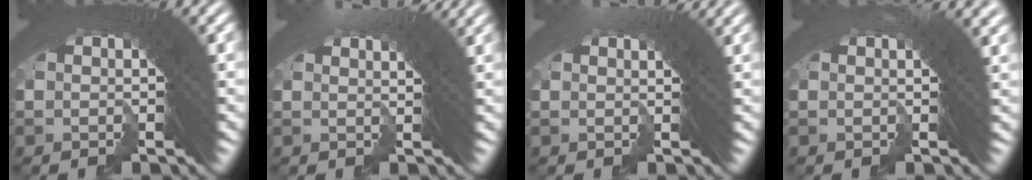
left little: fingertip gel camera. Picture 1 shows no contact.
{"total": 3.3, "force": [2.7, -1.3, 1.4], "torque": [-0.022, 0.019, 0.043]}
{"total": 2.4, "force": [1.7, -1.4, 1.0], "torque": [-0.018, 0.016, 0.026]}
{"total": 2.1, "force": [1.0, -0.2, 1.8], "torque": [-0.025, 0.014, 0.011]}